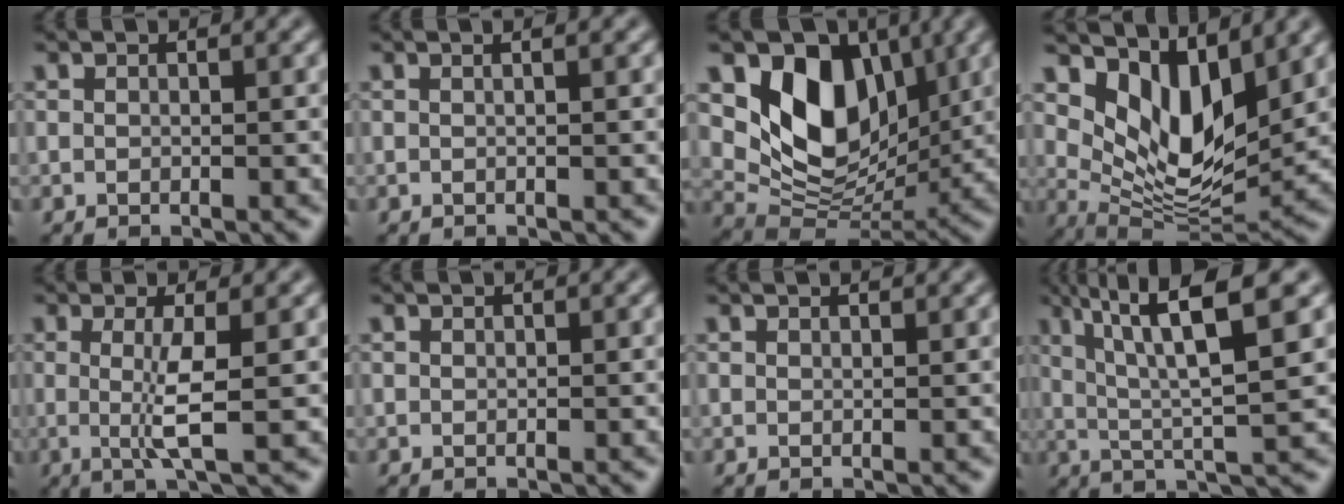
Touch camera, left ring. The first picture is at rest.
{"total": 1.2, "force": [0.4, 0.5, 1.0], "torque": [-0.011, 0.004, -0.009]}
{"total": 8.3, "force": [3.2, 5.9, 4.9], "torque": [-0.089, -0.015, 0.064]}
{"total": 8.2, "force": [3.6, 4.0, 6.2], "torque": [-0.117, -0.019, 0.073]}
{"total": 3.1, "force": [-0.4, 0.3, 3.1], "torque": [-0.069, -0.004, -0.002]}
{"total": 0.0}
{"total": 1.5, "force": [1.3, 0.4, 0.5], "torque": [0.000, 0.006, 0.005]}
{"total": 8.1, "force": [3.3, 1.5, 7.2], "torque": [-0.114, 0.016, 0.062]}